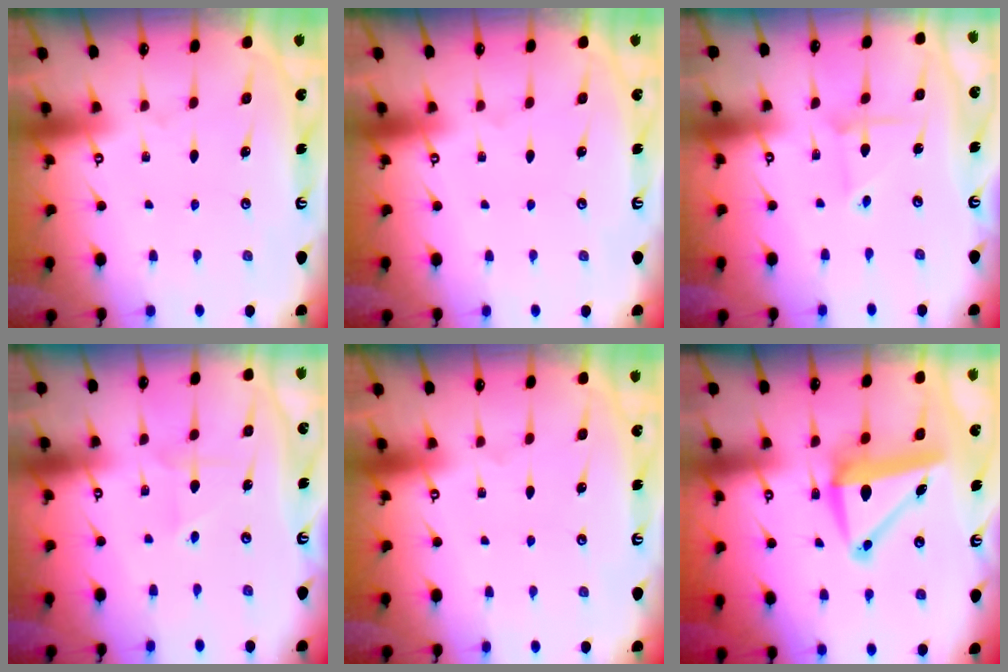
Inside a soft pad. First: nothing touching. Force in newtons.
{"total": 0.0}
{"total": 2.3, "press": 2.3, "slide": 0.3}
{"total": 3.2, "press": 3.2, "slide": 0.5}
{"total": 0.0}
{"total": 9.4, "press": 8.7, "slide": 3.4}